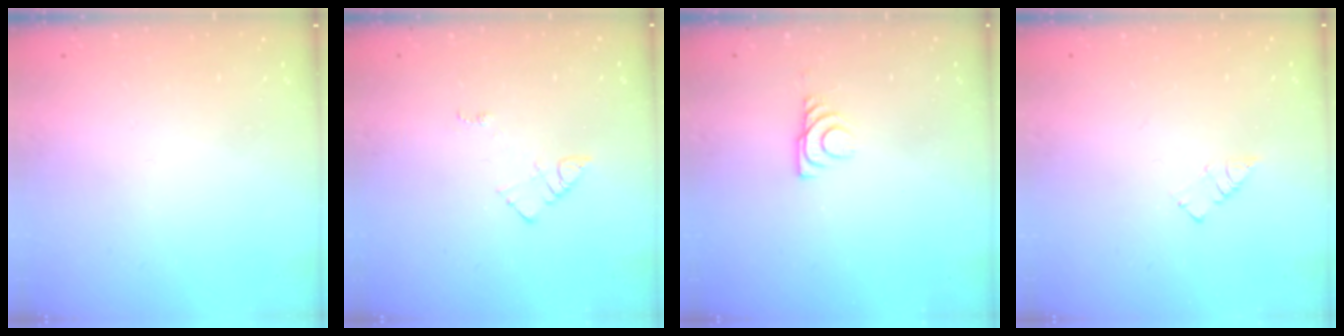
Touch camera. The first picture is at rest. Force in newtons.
{"total": 5.6, "press": 5.5, "slide": 0.7}
{"total": 6.0, "press": 6.0, "slide": 0.7}
{"total": 3.2, "press": 3.2, "slide": 0.4}